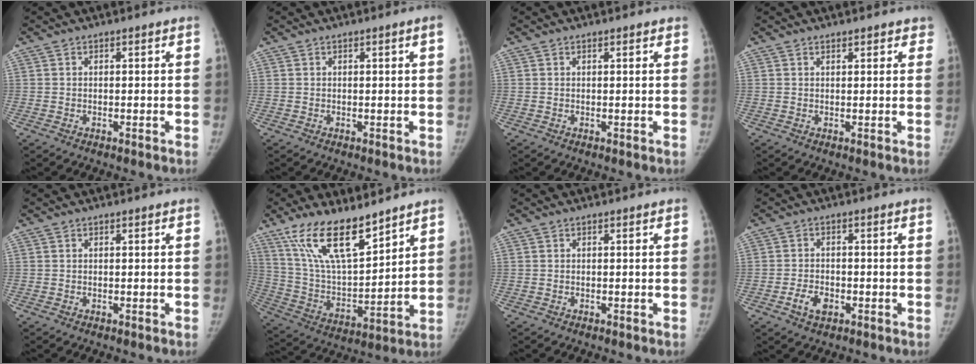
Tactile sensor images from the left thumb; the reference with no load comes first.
{"total": 1.0, "force": [0.4, -0.2, 0.9], "torque": [-0.016, -0.001, 0.008]}
{"total": 1.1, "force": [0.9, 0.3, 0.5], "torque": [-0.005, -0.001, 0.012]}
{"total": 2.6, "force": [2.1, 1.1, 1.0], "torque": [0.014, -0.004, 0.021]}
{"total": 0.0}
{"total": 17.3, "force": [12.2, 5.7, 10.9], "torque": [-0.170, -0.062, 0.240]}
{"total": 0.0}
{"total": 4.1, "force": [-1.7, 2.7, 2.6], "torque": [-0.042, 0.011, -0.029]}